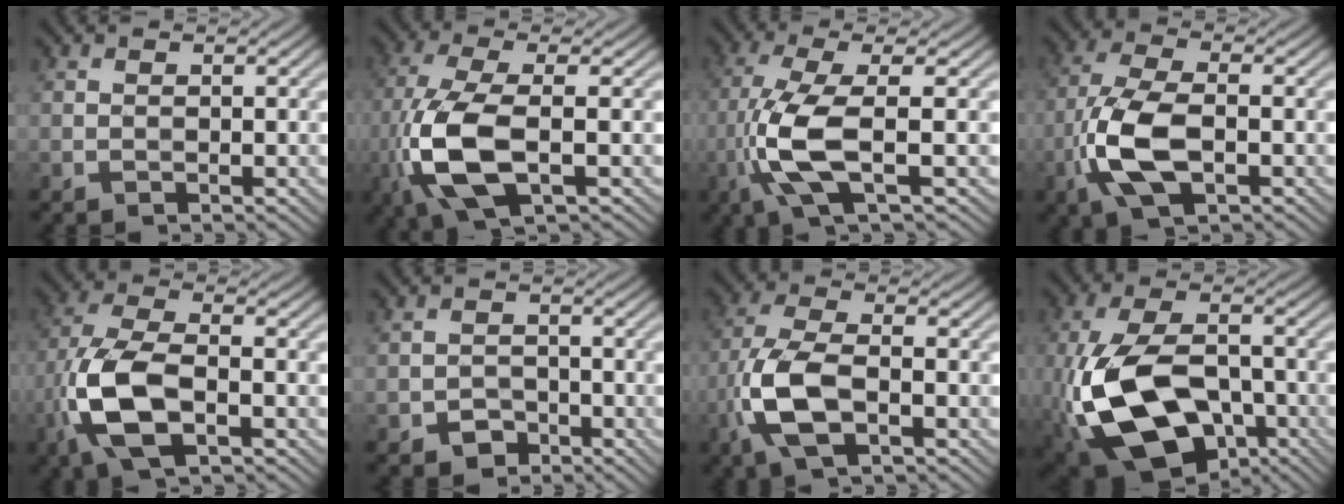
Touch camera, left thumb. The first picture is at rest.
{"total": 9.5, "force": [-2.5, 3.2, 8.6], "torque": [-0.201, -0.001, -0.054]}
{"total": 7.4, "force": [-1.7, 1.2, 7.1], "torque": [-0.158, 0.010, -0.043]}
{"total": 8.3, "force": [-2.6, 3.2, 7.2], "torque": [-0.163, 0.007, -0.059]}
{"total": 10.1, "force": [-3.6, 4.1, 8.5], "torque": [-0.193, 0.000, -0.081]}
{"total": 1.8, "force": [-1.6, 0.9, 0.1], "torque": [0.008, 0.006, -0.033]}
{"total": 8.1, "force": [-2.9, 3.0, 6.9], "torque": [-0.161, 0.006, -0.068]}
{"total": 16.4, "force": [-5.7, 9.3, 12.3], "torque": [-0.274, -0.022, -0.103]}